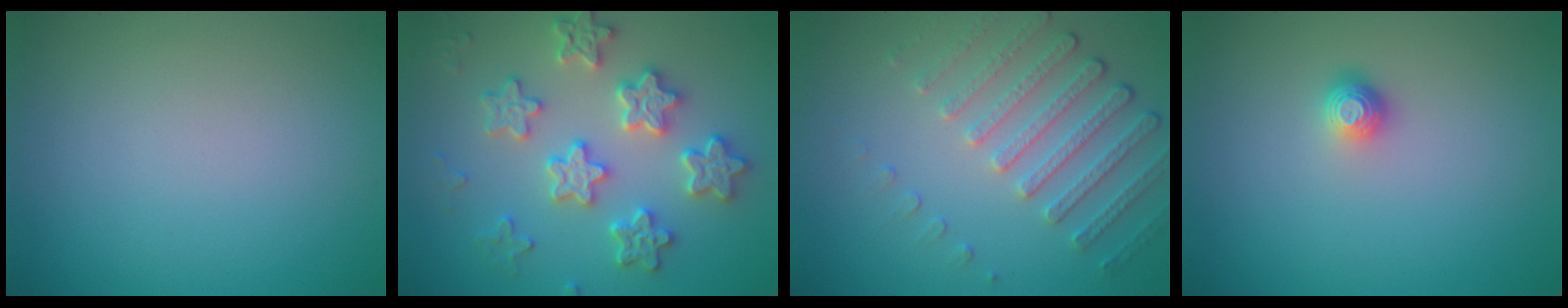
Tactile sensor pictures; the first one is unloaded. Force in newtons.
{"total": 4.6, "press": 4.5, "slide": 1.0}
{"total": 4.6, "press": 3.3, "slide": 3.2}
{"total": 1.2, "press": 1.0, "slide": 0.7}